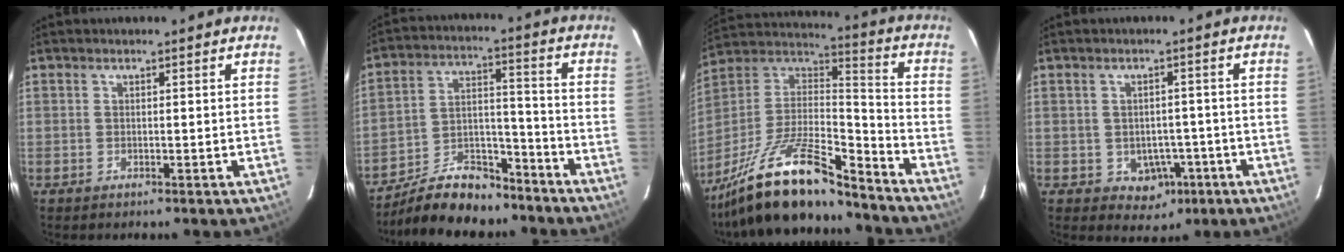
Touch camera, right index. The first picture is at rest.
{"total": 12.0, "force": [-10.7, 3.6, 4.3], "torque": [-0.073, 0.023, -0.189]}
{"total": 19.6, "force": [-16.0, 3.9, 10.7], "torque": [-0.219, 0.011, -0.291]}
{"total": 4.9, "force": [-1.8, 3.9, 2.2], "torque": [-0.021, 0.006, -0.013]}